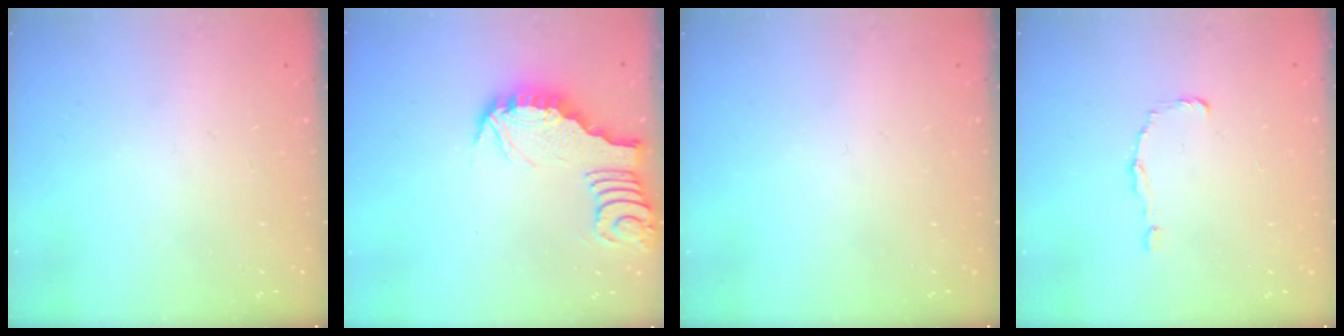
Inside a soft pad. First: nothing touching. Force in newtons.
{"total": 3.4, "press": 3.4, "slide": 0.4}
{"total": 0.0}
{"total": 0.9, "press": 0.9, "slide": 0.0}